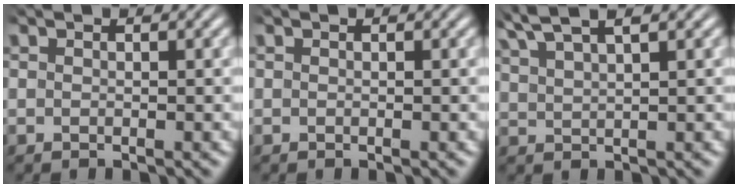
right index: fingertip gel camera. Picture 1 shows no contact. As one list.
[{"total": 0.0}, {"total": 4.4, "force": [3.4, 1.7, 2.3], "torque": [-0.055, 0.010, 0.057]}]